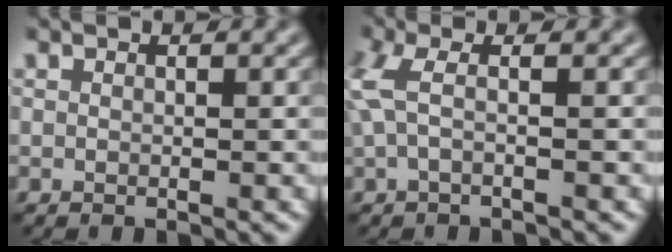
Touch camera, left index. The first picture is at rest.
{"total": 2.8, "force": [0.3, 0.8, 2.7], "torque": [-0.069, 0.005, -0.002]}